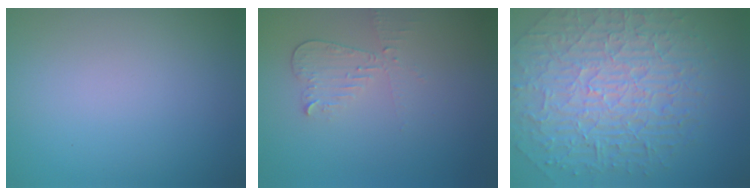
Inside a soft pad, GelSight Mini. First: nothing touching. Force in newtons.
{"total": 2.1, "press": 2.0, "slide": 0.5}
{"total": 9.9, "press": 6.6, "slide": 7.3}